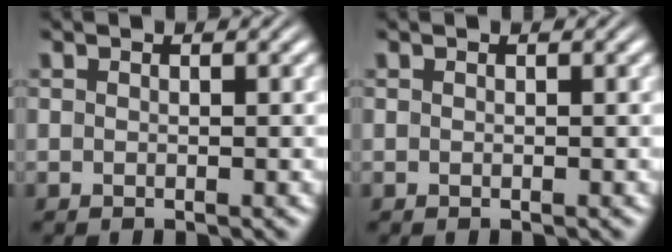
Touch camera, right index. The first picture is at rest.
{"total": 0.0}